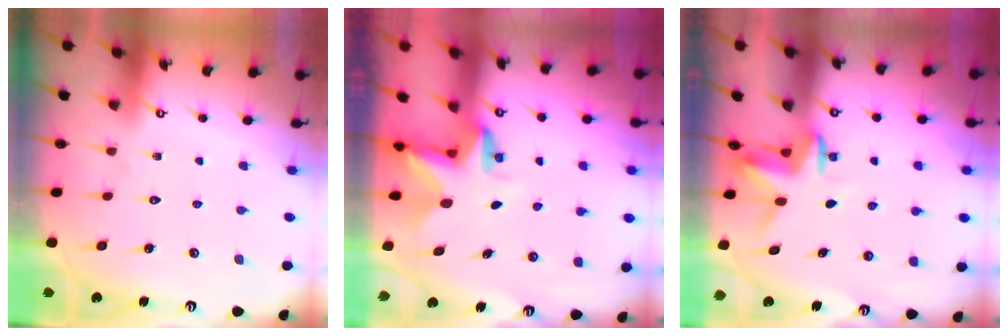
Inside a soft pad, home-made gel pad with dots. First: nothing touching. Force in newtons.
{"total": 3.4, "press": 3.4, "slide": 0.2}
{"total": 3.3, "press": 3.3, "slide": 0.2}